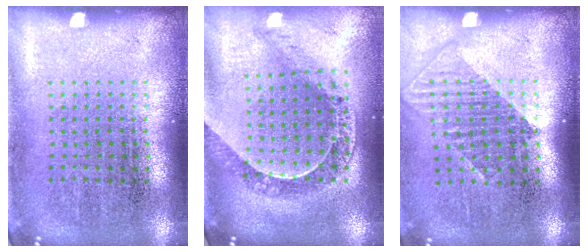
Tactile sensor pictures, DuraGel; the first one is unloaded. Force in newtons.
{"total": 0.8, "press": 0.7, "slide": 0.1}
{"total": 1.2, "press": 1.0, "slide": 0.8}